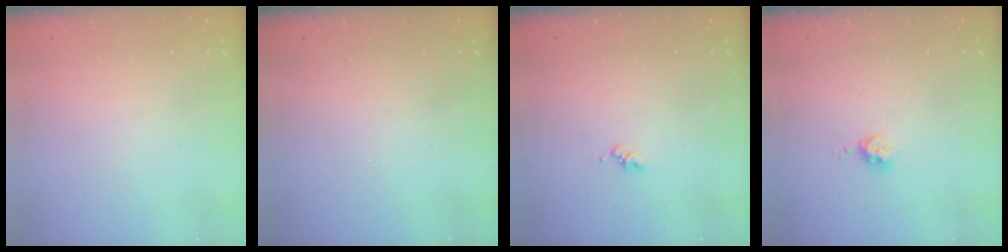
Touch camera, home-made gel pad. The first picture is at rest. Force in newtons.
{"total": 0.0}
{"total": 1.6, "press": 1.6, "slide": 0.3}
{"total": 3.7, "press": 3.7, "slide": 0.5}